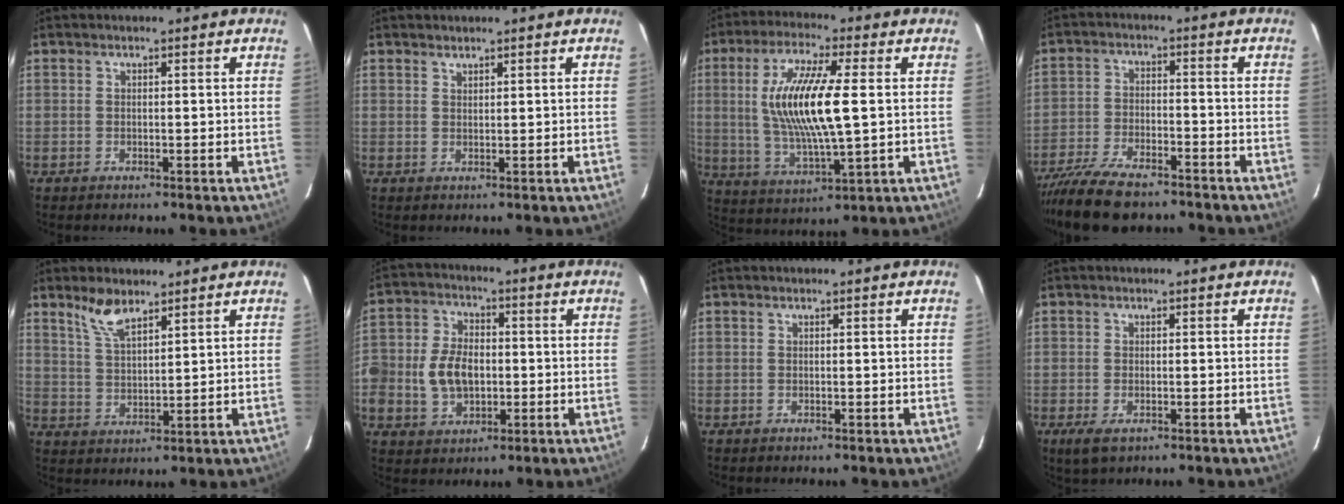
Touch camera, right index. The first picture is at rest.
{"total": 1.0, "force": [0.9, 0.3, 0.1], "torque": [-0.004, 0.001, 0.018]}
{"total": 15.4, "force": [1.7, 3.5, 14.9], "torque": [-0.290, -0.003, 0.037]}
{"total": 14.0, "force": [-11.5, 4.4, 6.6], "torque": [-0.158, -0.025, -0.204]}
{"total": 5.9, "force": [4.5, 1.9, 3.4], "torque": [-0.065, 0.003, 0.093]}
{"total": 10.4, "force": [-1.2, 7.8, 6.7], "torque": [-0.152, 0.015, -0.018]}
{"total": 0.0}
{"total": 3.2, "force": [-1.5, 1.7, 2.3], "torque": [-0.046, -0.011, -0.022]}